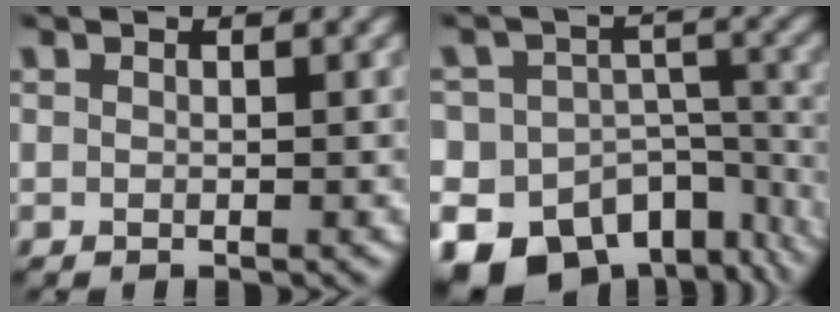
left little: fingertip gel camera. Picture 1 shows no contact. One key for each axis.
{"total": 16.6, "fx": -11.2, "fy": 10.8, "fz": 5.8, "tx": -0.103, "ty": -0.041, "tz": -0.131}